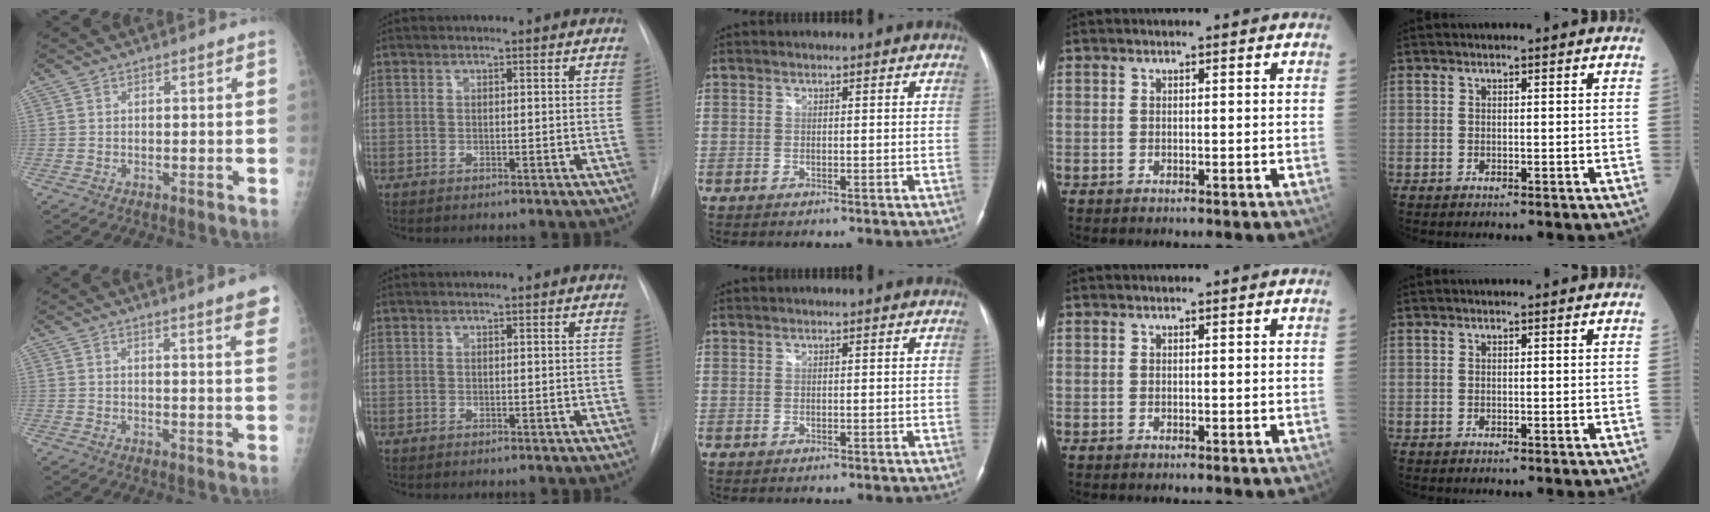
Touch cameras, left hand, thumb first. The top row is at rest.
{"thumb": {"total": 6.2, "force": [4.6, 0.2, 4.2], "torque": [-0.044, -0.020, 0.045]}, "index": {"total": 1.1, "force": [1.0, 0.0, 0.5], "torque": [-0.011, 0.004, 0.005]}}